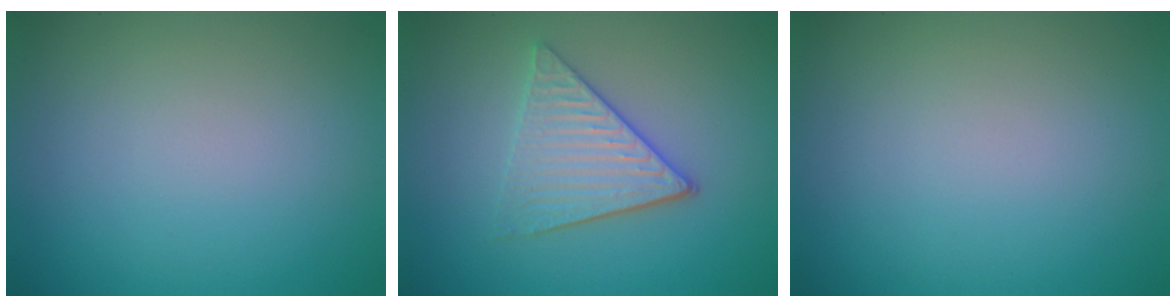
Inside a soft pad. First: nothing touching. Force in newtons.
{"total": 3.9, "press": 3.3, "slide": 1.9}
{"total": 0.0}